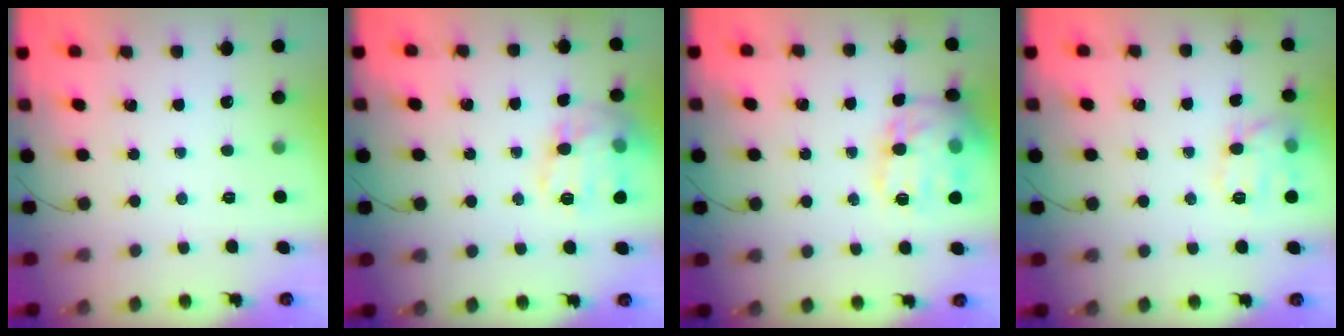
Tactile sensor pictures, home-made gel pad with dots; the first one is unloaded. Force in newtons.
{"total": 16.0, "press": 16.0, "slide": 1.1}
{"total": 18.0, "press": 18.0, "slide": 1.3}
{"total": 11.3, "press": 11.3, "slide": 0.3}